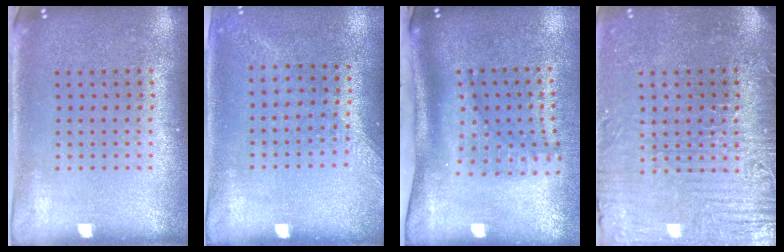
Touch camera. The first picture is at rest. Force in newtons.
{"total": 1.4, "press": 1.0, "slide": 0.9}
{"total": 2.2, "press": 1.5, "slide": 1.6}
{"total": 4.1, "press": 3.8, "slide": 1.6}